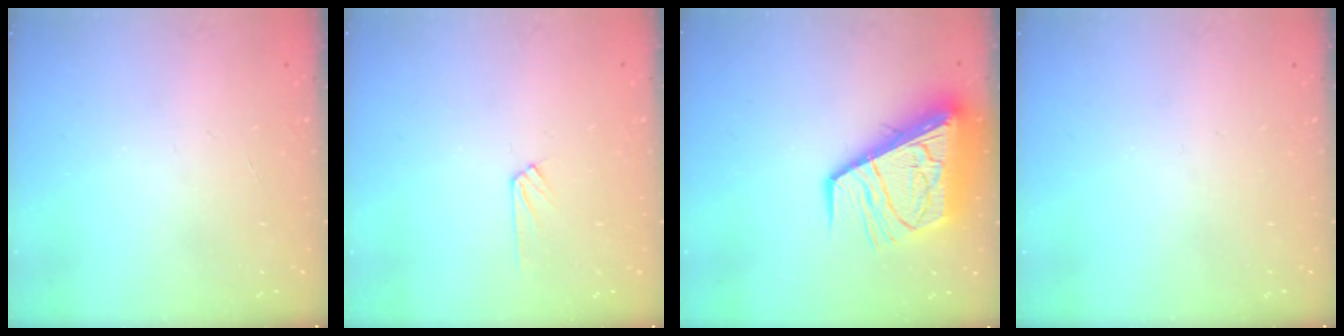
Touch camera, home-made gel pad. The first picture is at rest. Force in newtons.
{"total": 3.8, "press": 3.7, "slide": 0.6}
{"total": 16.2, "press": 16.1, "slide": 1.9}
{"total": 0.0}